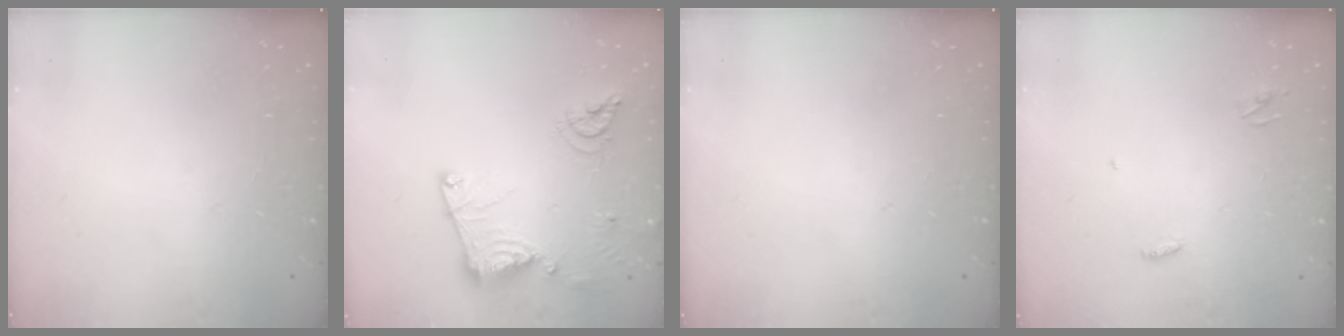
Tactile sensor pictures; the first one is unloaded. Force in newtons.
{"total": 15.2, "press": 15.1, "slide": 1.8}
{"total": 0.0}
{"total": 3.3, "press": 3.2, "slide": 0.3}